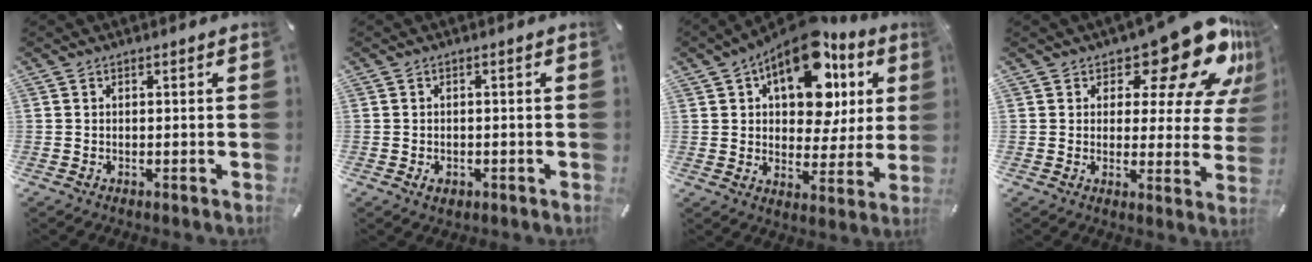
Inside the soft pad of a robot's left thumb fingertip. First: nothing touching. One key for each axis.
{"total": 1.9, "fx": -0.8, "fy": 1.4, "fz": 1.0, "tx": -0.026, "ty": 0.000, "tz": -0.017}
{"total": 17.6, "fx": 9.0, "fy": 9.9, "fz": 11.5, "tx": -0.179, "ty": -0.044, "tz": 0.152}
{"total": 17.8, "fx": 11.4, "fy": 7.9, "fz": 11.1, "tx": -0.137, "ty": -0.085, "tz": 0.189}